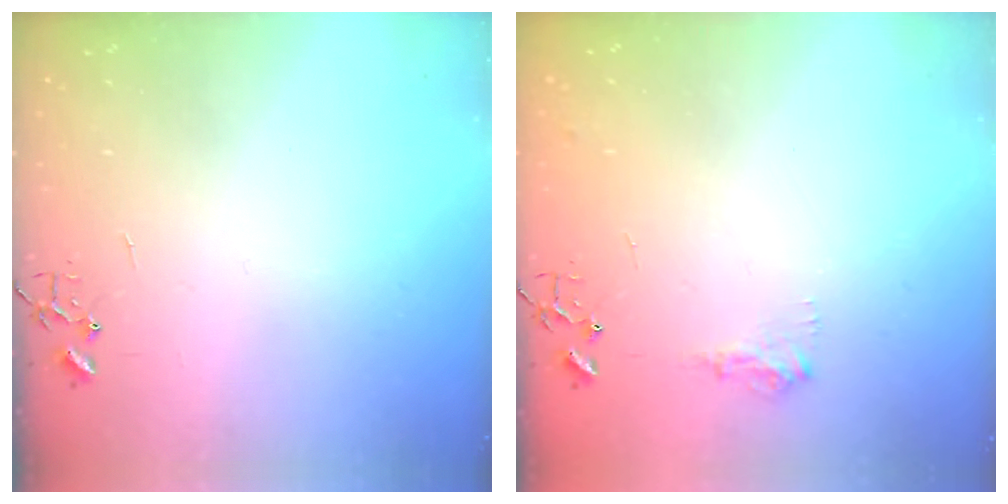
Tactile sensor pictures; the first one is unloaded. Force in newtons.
{"total": 8.4, "press": 8.4, "slide": 0.3}